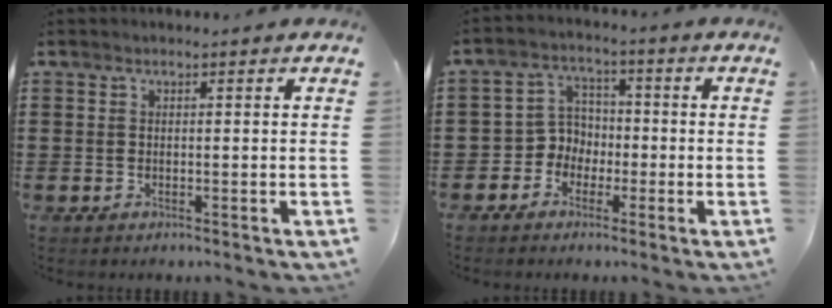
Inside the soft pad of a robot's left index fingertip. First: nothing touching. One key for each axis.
{"total": 4.6, "fx": -1.8, "fy": 4.2, "fz": 0.9, "tx": -0.041, "ty": 0.007, "tz": -0.043}